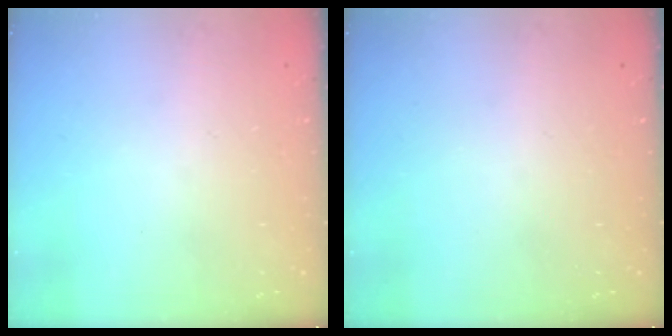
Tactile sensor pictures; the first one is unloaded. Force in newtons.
{"total": 0.0}